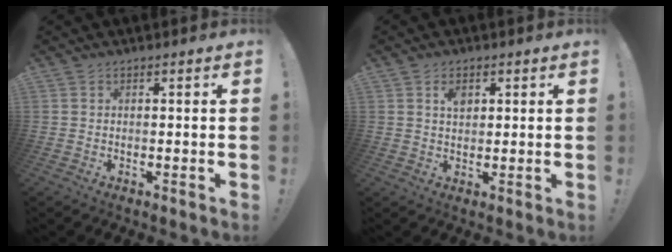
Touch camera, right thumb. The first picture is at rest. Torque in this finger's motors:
{"motor_torque": [0.19, 0.57, 0.38, 0.14, 0.02]}